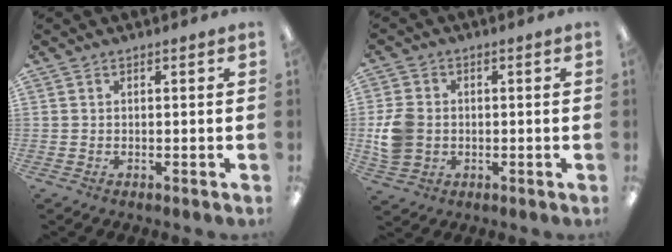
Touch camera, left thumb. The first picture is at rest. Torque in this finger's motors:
{"motor_torque": [0.08, 0.22, 0.12, -0.11, 0.01]}